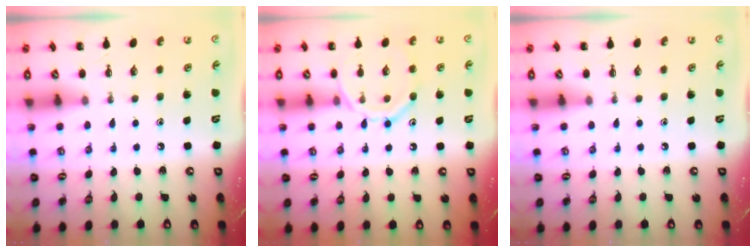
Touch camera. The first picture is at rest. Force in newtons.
{"total": 12.6, "press": 12.5, "slide": 1.0}
{"total": 0.0}